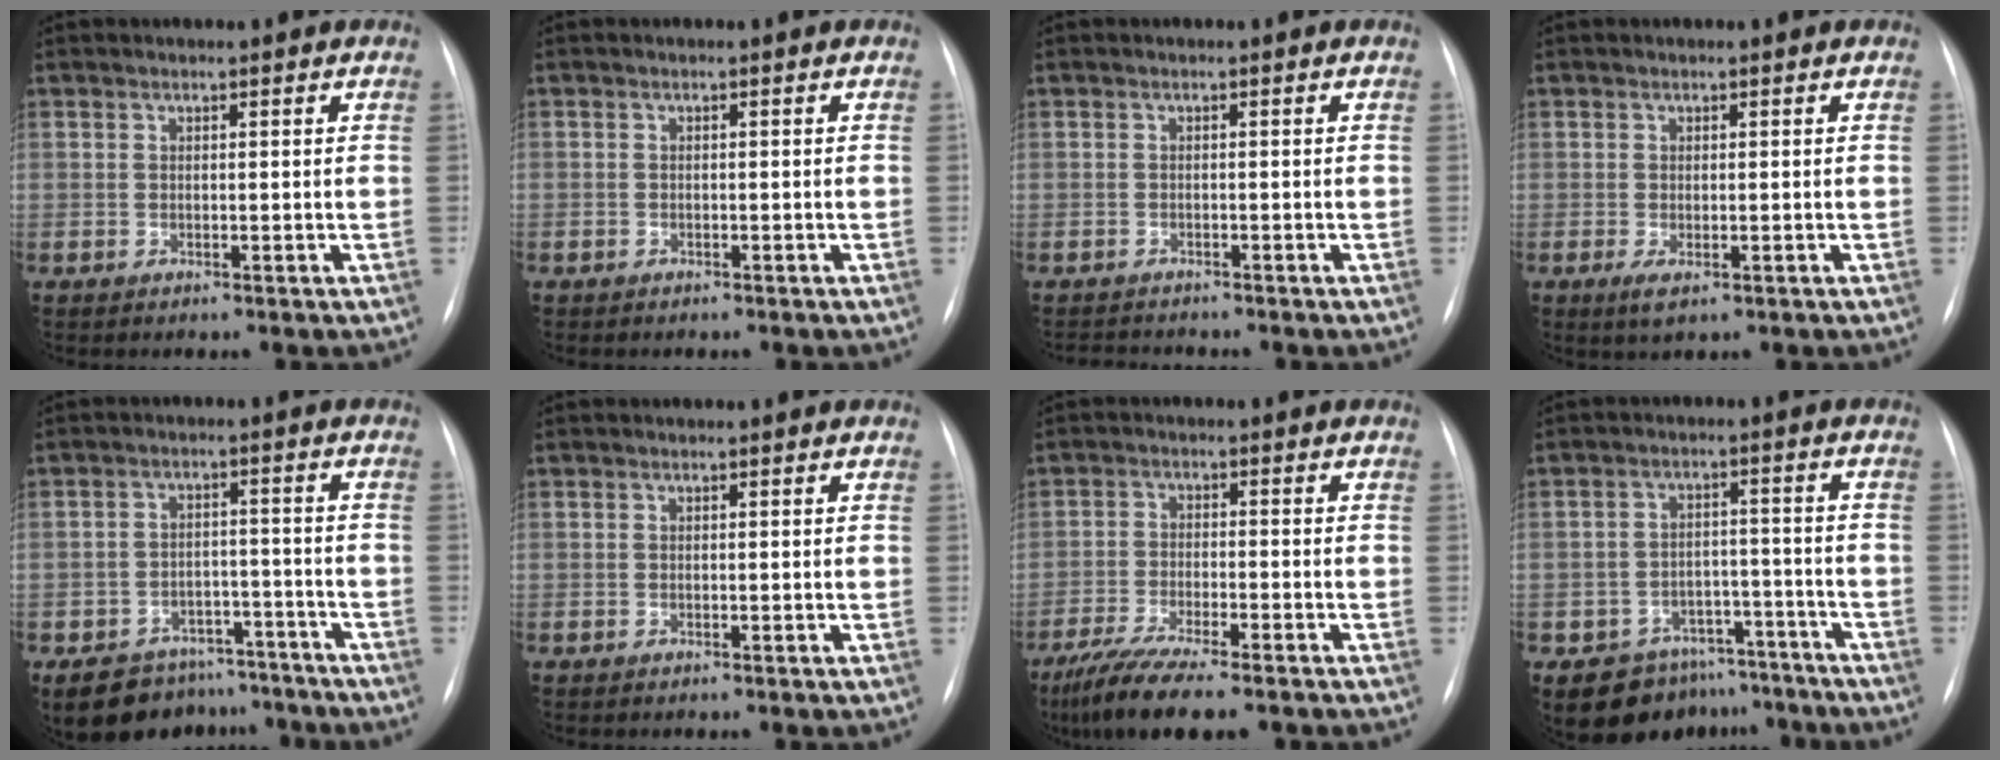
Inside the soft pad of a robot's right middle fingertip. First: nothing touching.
{"total": 0.9, "force": [-0.7, 0.6, 0.2], "torque": [-0.007, 0.002, -0.008]}
{"total": 2.7, "force": [-2.7, 0.2, 0.3], "torque": [-0.002, -0.010, -0.041]}
{"total": 2.3, "force": [-0.9, 0.8, 1.9], "torque": [-0.030, -0.005, -0.008]}
{"total": 11.2, "force": [-9.0, 6.2, 2.4], "torque": [-0.032, 0.020, -0.122]}
{"total": 0.0}
{"total": 10.9, "force": [-8.5, 1.3, 6.7], "torque": [-0.117, -0.026, -0.138]}
{"total": 9.5, "force": [-7.1, 6.0, 1.5], "torque": [-0.007, 0.035, -0.096]}